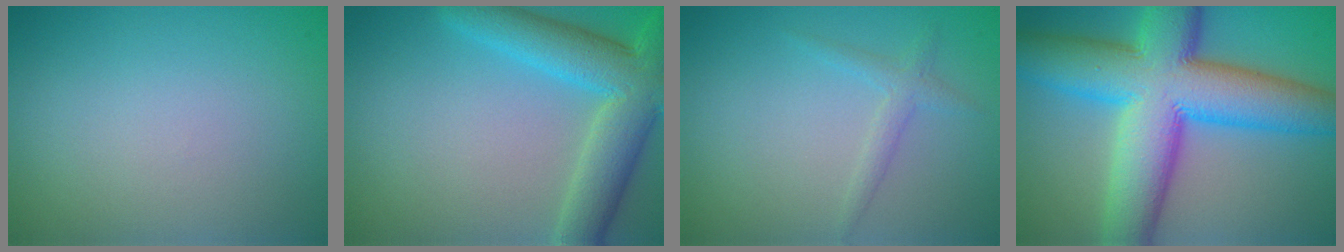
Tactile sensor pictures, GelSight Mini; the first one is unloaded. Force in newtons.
{"total": 7.3, "press": 7.3, "slide": 0.4}
{"total": 1.4, "press": 1.4, "slide": 0.0}
{"total": 13.9, "press": 13.9, "slide": 0.2}